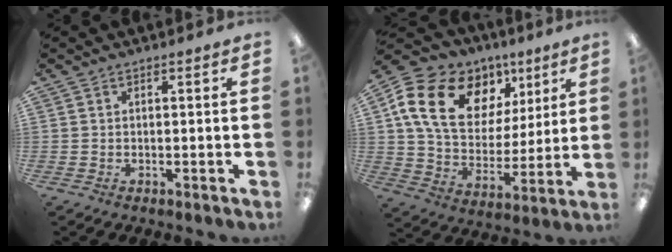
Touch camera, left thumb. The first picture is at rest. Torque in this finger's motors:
{"motor_torque": [0.21, 0.87, 1.79, -0.98, 0.42]}